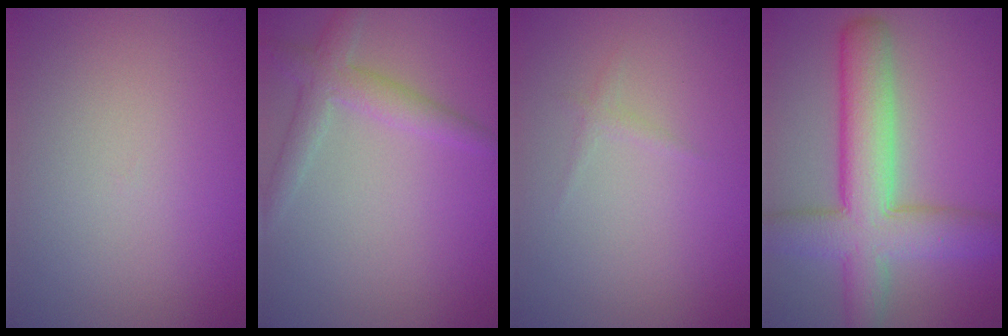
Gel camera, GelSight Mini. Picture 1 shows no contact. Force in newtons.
{"total": 2.8, "press": 2.8, "slide": 0.2}
{"total": 0.6, "press": 0.6, "slide": 0.0}
{"total": 8.2, "press": 8.1, "slide": 0.4}